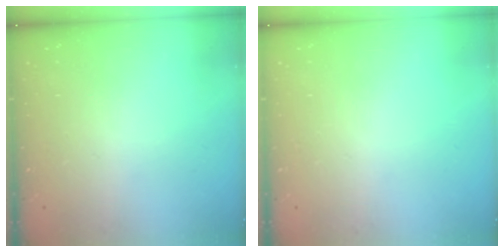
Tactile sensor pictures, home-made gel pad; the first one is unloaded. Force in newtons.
{"total": 0.0}